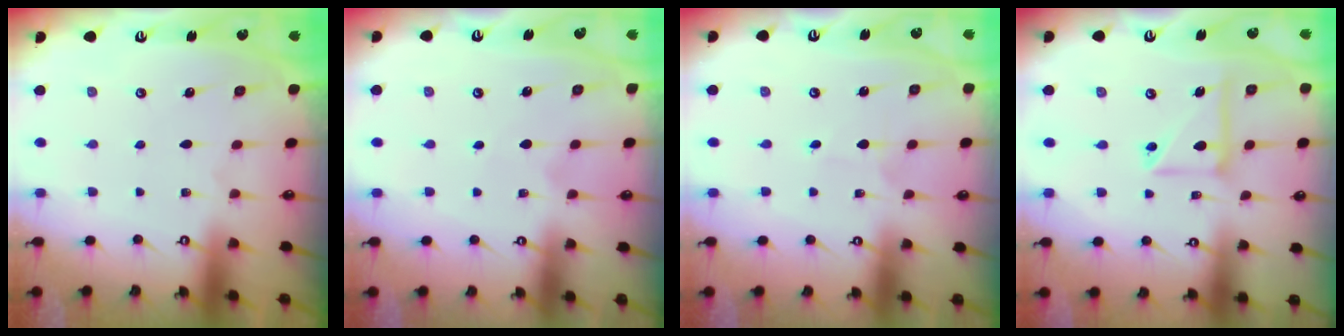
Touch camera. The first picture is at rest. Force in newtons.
{"total": 3.0, "press": 3.0, "slide": 0.2}
{"total": 1.5, "press": 1.5, "slide": 0.1}
{"total": 12.5, "press": 12.4, "slide": 1.5}